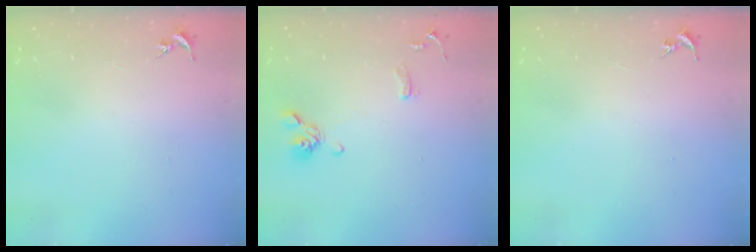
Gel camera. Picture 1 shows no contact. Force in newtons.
{"total": 11.2, "press": 11.0, "slide": 2.0}
{"total": 0.0}